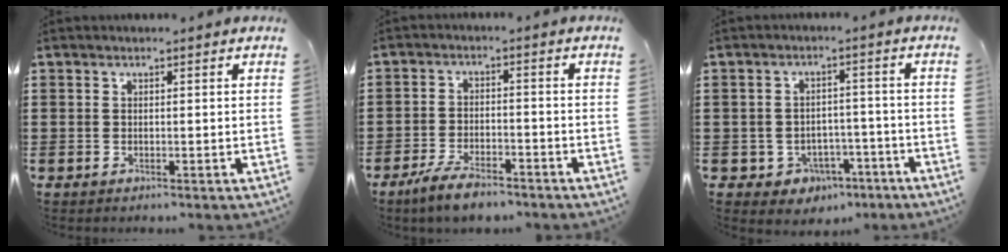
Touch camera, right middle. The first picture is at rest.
{"total": 5.0, "force": [-4.1, 1.1, 2.6], "torque": [-0.058, 0.000, -0.081]}
{"total": 3.4, "force": [-2.6, 2.1, 0.6], "torque": [-0.024, 0.006, -0.054]}